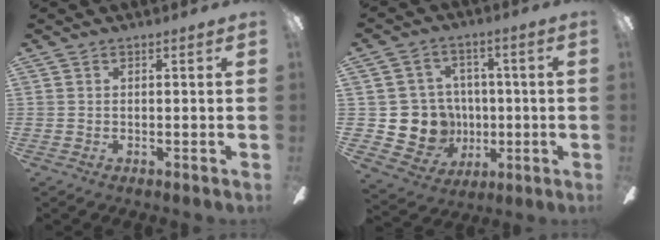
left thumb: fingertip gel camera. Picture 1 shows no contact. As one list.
[{"total": 10.9, "force": [-1.0, 10.6, 2.4], "torque": [-0.070, 0.016, -0.004]}]